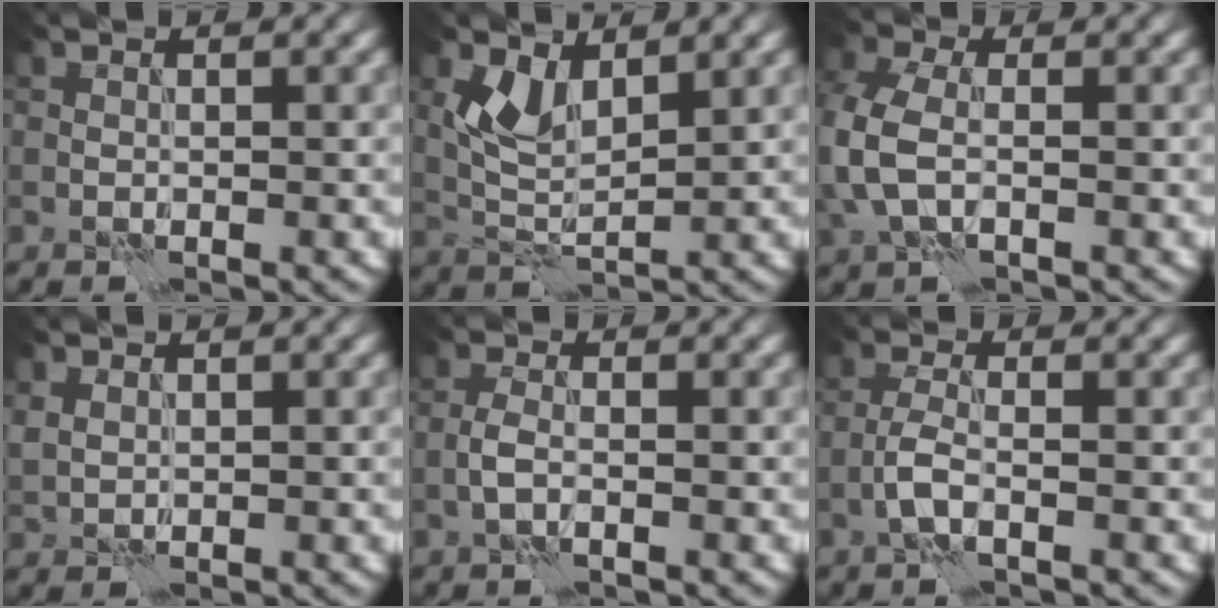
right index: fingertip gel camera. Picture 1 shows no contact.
{"total": 3.8, "force": [1.8, 1.9, 2.8], "torque": [-0.062, -0.001, 0.039]}
{"total": 5.2, "force": [-0.2, 3.4, 3.8], "torque": [-0.106, 0.007, -0.014]}
{"total": 1.3, "force": [0.8, 0.8, 0.6], "torque": [-0.021, 0.002, 0.021]}
{"total": 1.5, "force": [-0.6, 0.6, 1.3], "torque": [-0.030, 0.005, -0.017]}
{"total": 2.1, "force": [-0.9, 0.6, 1.8], "torque": [-0.041, 0.007, -0.025]}